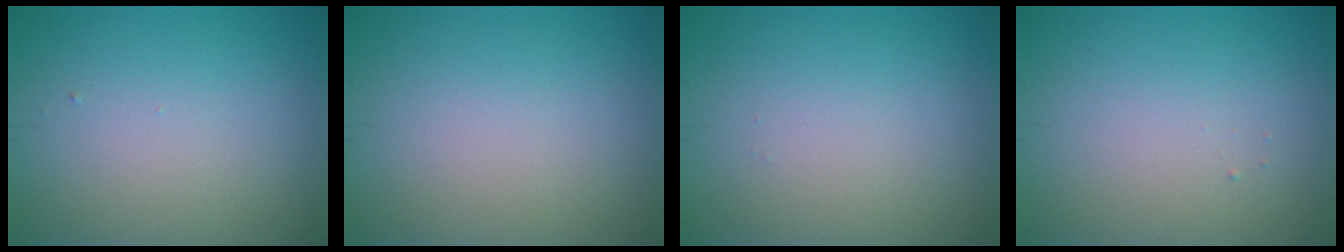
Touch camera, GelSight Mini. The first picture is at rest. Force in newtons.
{"total": 0.0}
{"total": 0.0}
{"total": 0.0}